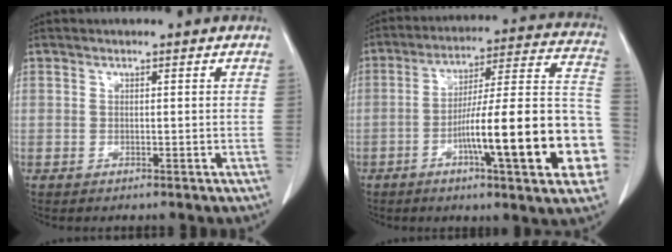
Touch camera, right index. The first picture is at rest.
{"total": 22.1, "force": [-6.9, 2.1, 20.8], "torque": [-0.237, 0.020, -0.099]}